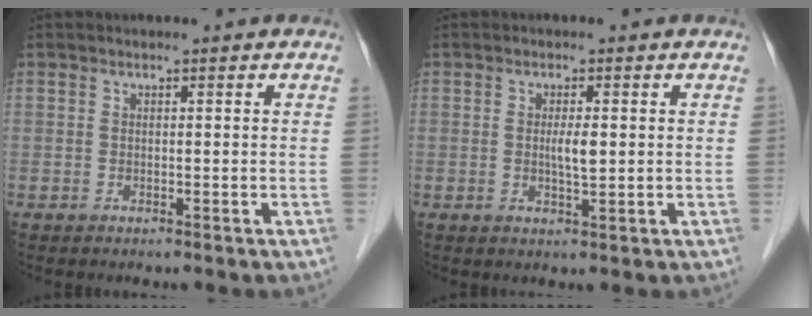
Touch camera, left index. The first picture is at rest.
{"total": 2.4, "force": [0.0, 0.4, 2.4], "torque": [-0.044, -0.006, 0.000]}